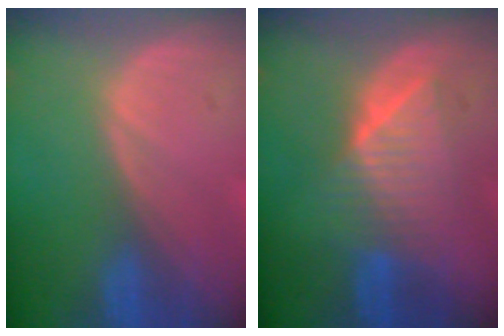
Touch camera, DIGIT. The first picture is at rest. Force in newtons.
{"total": 6.4, "press": 6.3, "slide": 1.0}